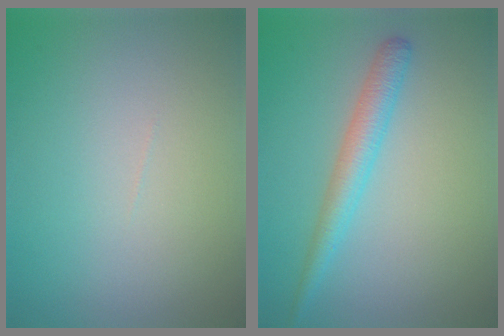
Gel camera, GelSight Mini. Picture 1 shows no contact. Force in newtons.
{"total": 2.8, "press": 2.8, "slide": 0.1}